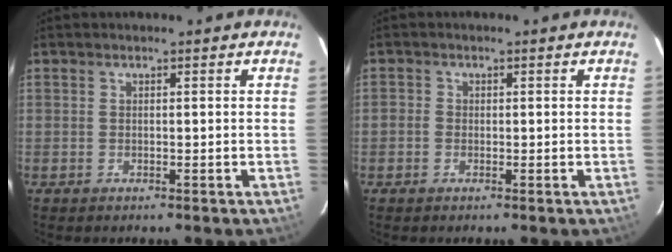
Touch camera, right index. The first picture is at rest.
{"total": 1.2, "force": [-0.6, 1.1, 0.3], "torque": [-0.005, 0.000, -0.015]}